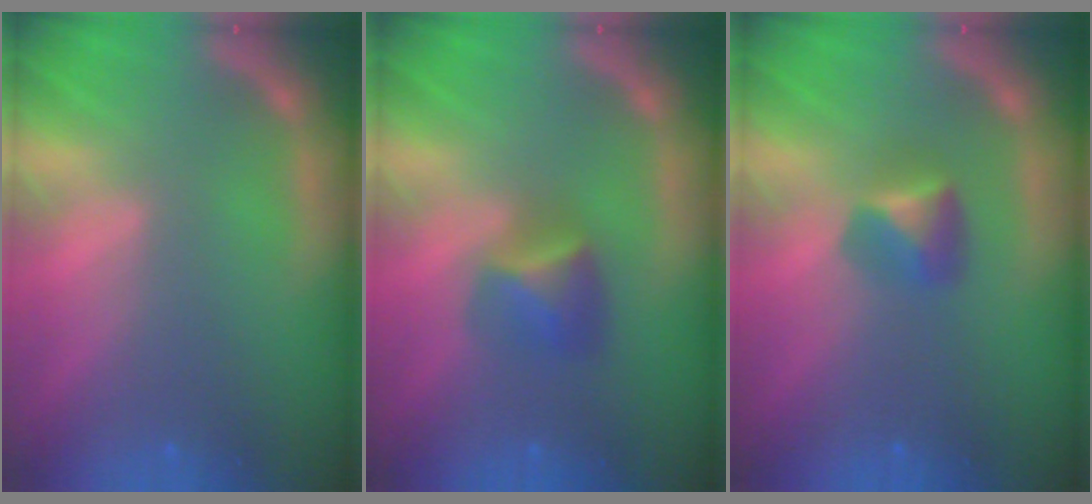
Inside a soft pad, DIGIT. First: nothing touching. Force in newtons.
{"total": 2.9}
{"total": 2.4}